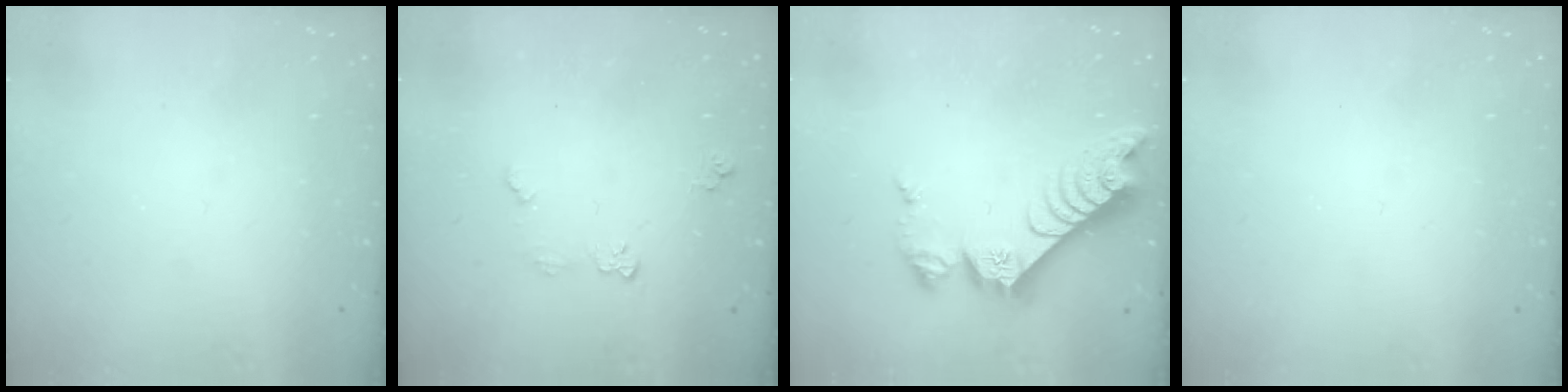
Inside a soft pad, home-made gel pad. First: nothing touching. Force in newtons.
{"total": 5.9, "press": 5.8, "slide": 0.6}
{"total": 11.0, "press": 11.0, "slide": 1.0}
{"total": 0.0}